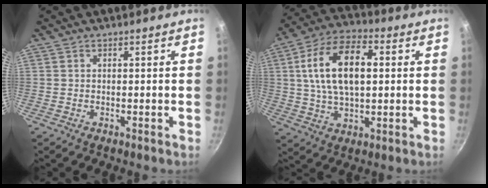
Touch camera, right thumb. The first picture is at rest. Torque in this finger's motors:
{"motor_torque": [-0.25, 2.10, 1.19, 0.67, 0.17]}